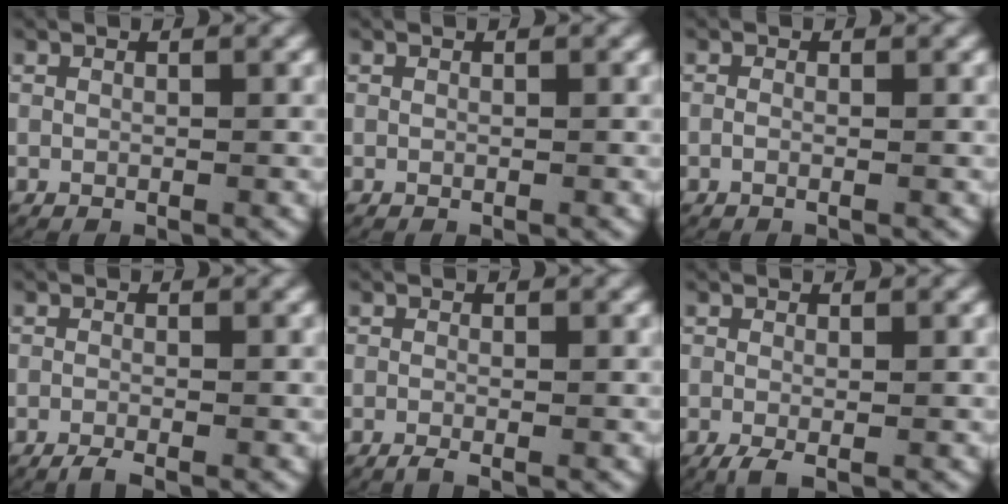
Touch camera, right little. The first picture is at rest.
{"total": 0.0}
{"total": 0.5, "force": [-0.3, -0.1, 0.4], "torque": [-0.011, -0.002, -0.008]}
{"total": 1.5, "force": [-1.4, 0.1, 0.7], "torque": [-0.015, -0.007, -0.022]}
{"total": 1.3, "force": [-1.0, 0.1, 0.8], "torque": [-0.015, -0.007, -0.016]}
{"total": 1.8, "force": [-1.1, 0.6, 1.3], "torque": [-0.029, -0.010, -0.014]}